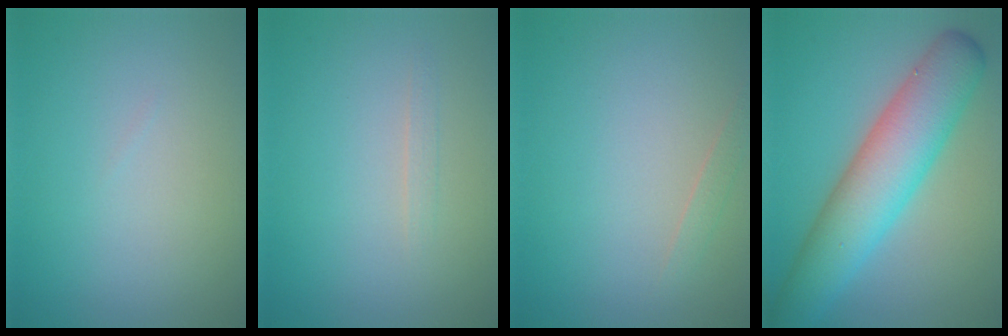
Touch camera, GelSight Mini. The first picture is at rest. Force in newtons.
{"total": 0.7, "press": 0.7, "slide": 0.1}
{"total": 0.9, "press": 0.9, "slide": 0.0}
{"total": 8.5, "press": 8.5, "slide": 0.2}